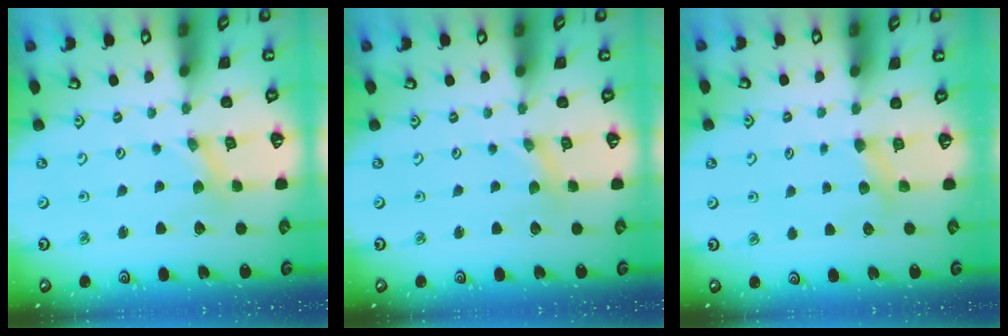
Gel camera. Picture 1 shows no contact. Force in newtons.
{"total": 0.0}
{"total": 4.0, "press": 4.0, "slide": 0.5}